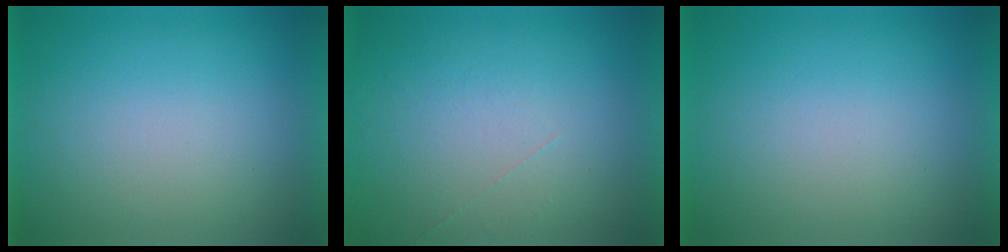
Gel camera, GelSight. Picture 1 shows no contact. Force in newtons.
{"total": 1.2}
{"total": 0.0}